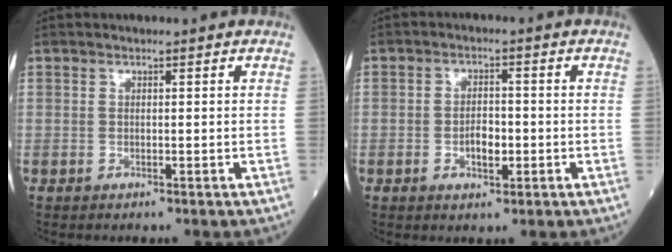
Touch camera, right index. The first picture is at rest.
{"total": 3.9, "force": [-1.0, 1.9, 3.3], "torque": [-0.054, 0.003, -0.017]}